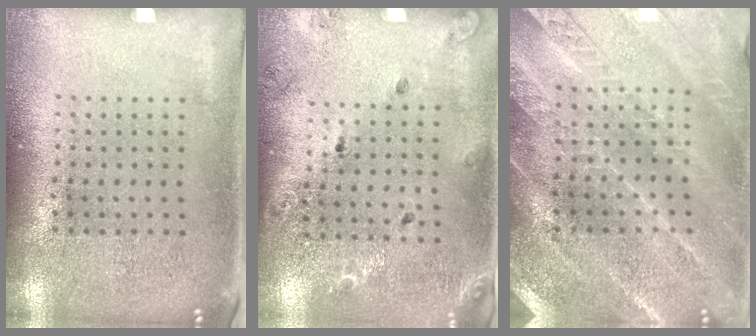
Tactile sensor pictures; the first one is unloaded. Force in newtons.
{"total": 1.3, "press": 1.3, "slide": 0.3}
{"total": 2.4, "press": 2.4, "slide": 0.2}